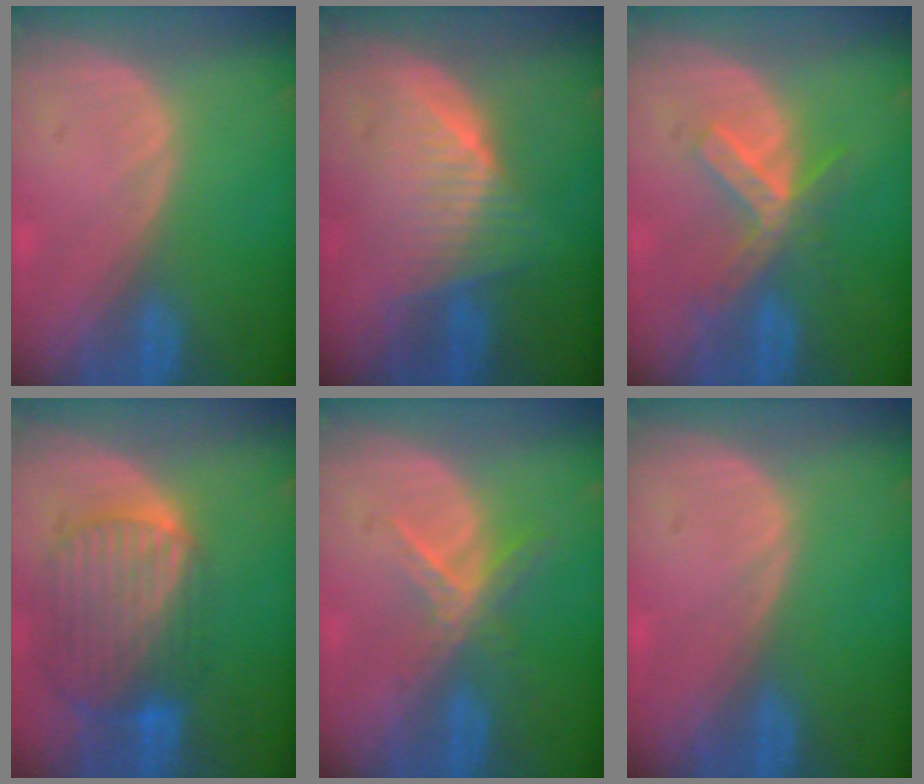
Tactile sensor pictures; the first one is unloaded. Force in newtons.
{"total": 6.7, "press": 6.2, "slide": 2.5}
{"total": 5.5, "press": 5.3, "slide": 1.3}
{"total": 10.3, "press": 8.7, "slide": 5.6}
{"total": 5.5, "press": 4.8, "slide": 2.8}
{"total": 0.0}